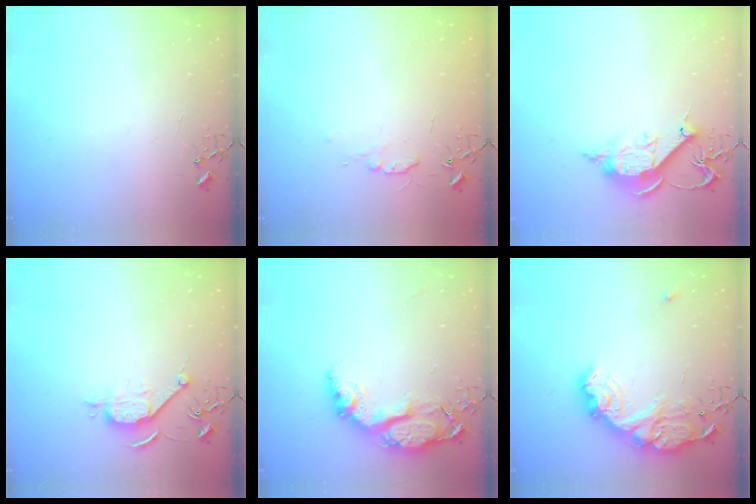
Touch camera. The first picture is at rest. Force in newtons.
{"total": 5.6, "press": 5.5, "slide": 0.7}
{"total": 12.5, "press": 12.5, "slide": 0.2}
{"total": 7.9, "press": 7.9, "slide": 0.9}
{"total": 15.4, "press": 15.3, "slide": 1.2}
{"total": 18.7, "press": 18.7, "slide": 1.3}